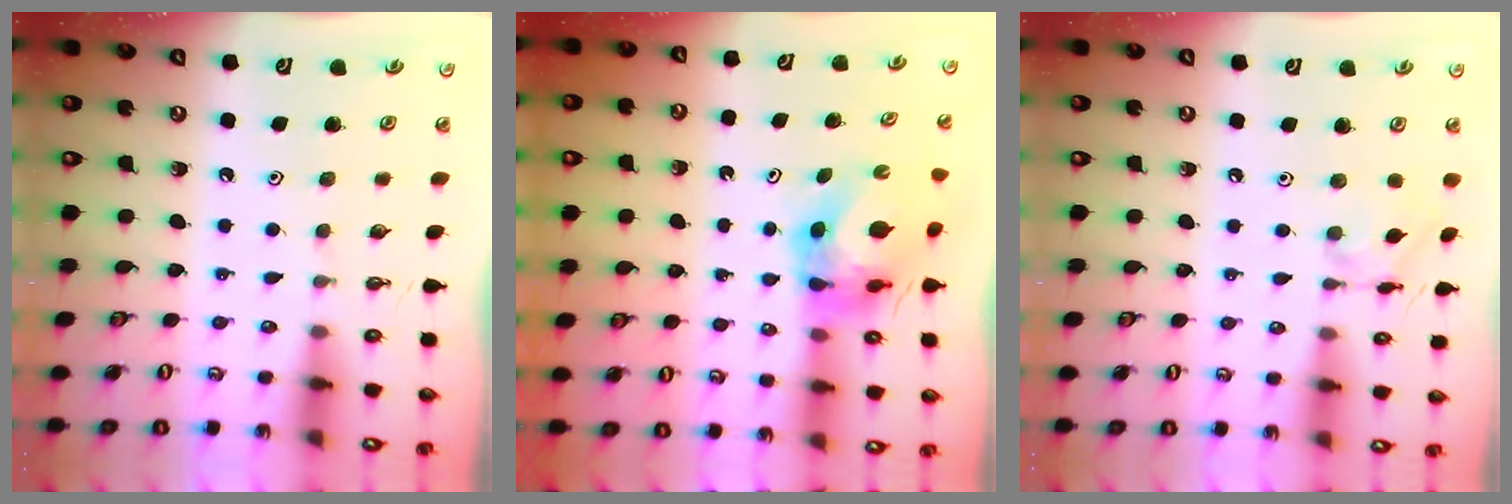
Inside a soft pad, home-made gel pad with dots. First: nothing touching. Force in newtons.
{"total": 6.8, "press": 6.8, "slide": 0.5}
{"total": 4.1, "press": 4.1, "slide": 0.1}